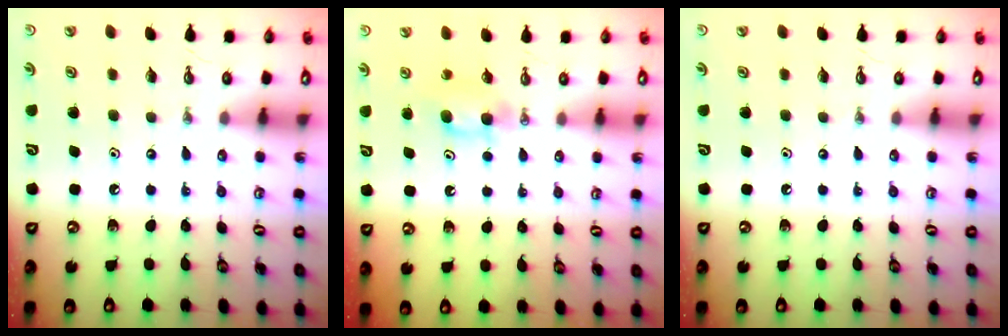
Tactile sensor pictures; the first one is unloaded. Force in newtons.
{"total": 5.2, "press": 5.2, "slide": 0.2}
{"total": 0.0}